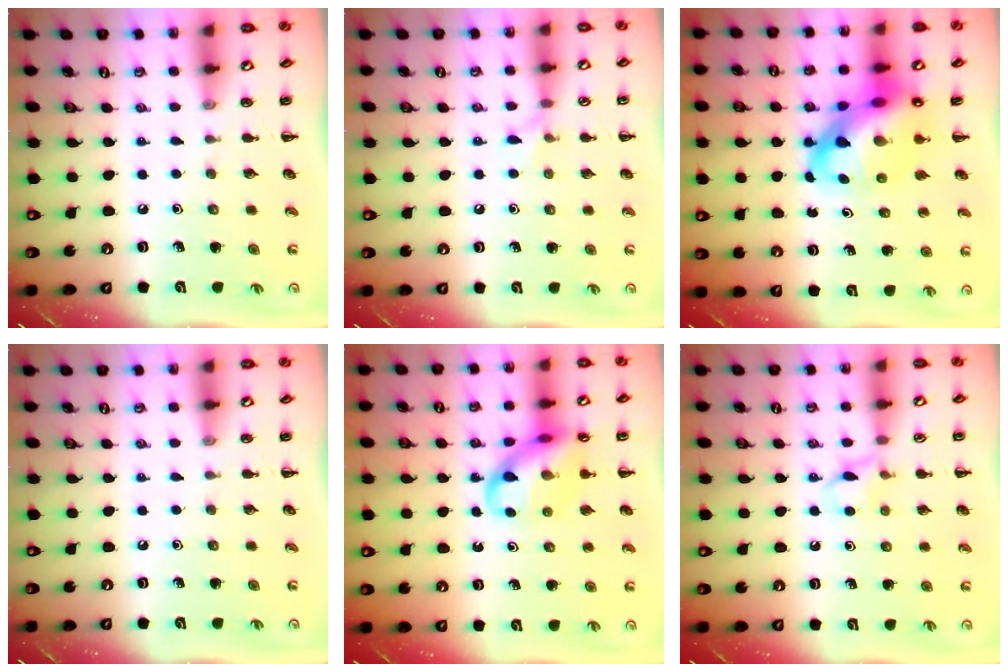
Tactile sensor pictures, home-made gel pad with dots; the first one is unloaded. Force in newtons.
{"total": 5.3, "press": 4.9, "slide": 1.9}
{"total": 16.7, "press": 16.1, "slide": 4.6}
{"total": 0.0}
{"total": 13.8, "press": 13.6, "slide": 2.1}
{"total": 6.7, "press": 6.5, "slide": 1.8}